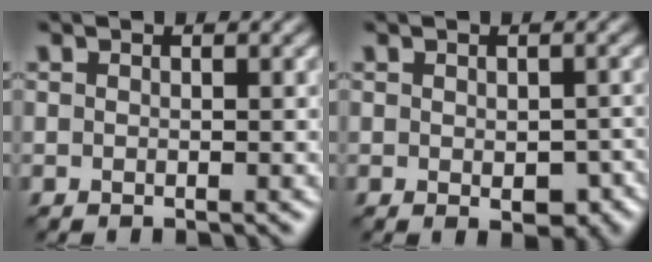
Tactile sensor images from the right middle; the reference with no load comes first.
{"total": 3.3, "force": [-0.9, 1.7, 2.7], "torque": [-0.035, -0.011, -0.004]}